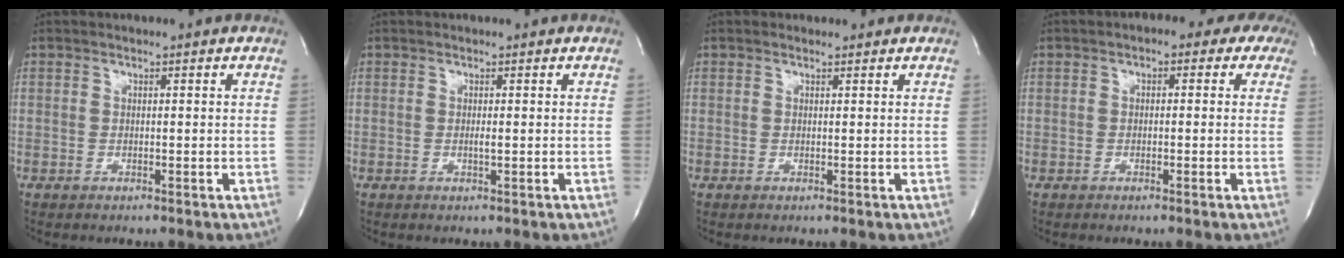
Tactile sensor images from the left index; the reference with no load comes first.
{"total": 0.6, "force": [0.1, 0.0, 0.6], "torque": [-0.015, -0.002, 0.000]}
{"total": 0.6, "force": [0.5, 0.4, 0.0], "torque": [-0.008, 0.002, 0.006]}
{"total": 7.0, "force": [3.7, 4.0, 4.5], "torque": [-0.041, 0.025, 0.025]}